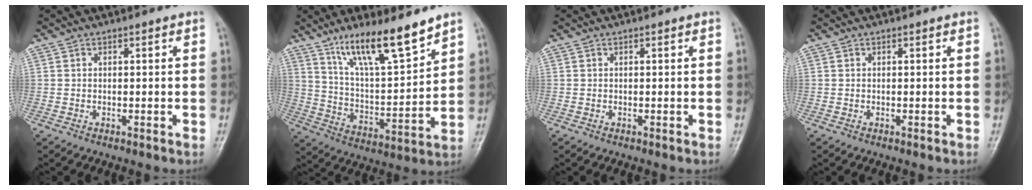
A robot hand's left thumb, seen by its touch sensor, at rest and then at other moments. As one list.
[{"total": 15.0, "force": [10.9, 3.1, 9.8], "torque": [-0.154, -0.066, 0.204]}, {"total": 0.0}, {"total": 0.0}]